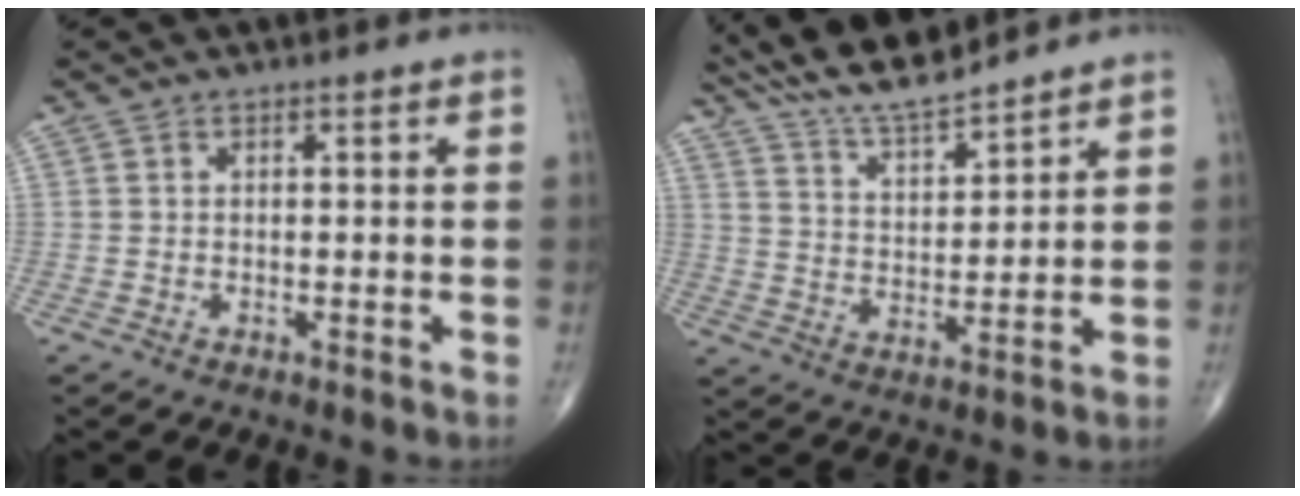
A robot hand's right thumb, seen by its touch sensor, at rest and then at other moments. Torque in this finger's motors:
{"motor_torque": [-1.31, 1.81, 1.16, 1.19, 0.03]}